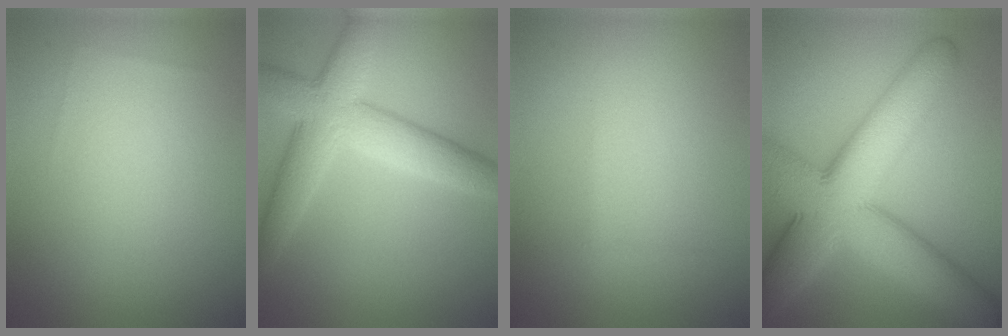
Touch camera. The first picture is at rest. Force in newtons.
{"total": 6.5, "press": 6.5, "slide": 0.1}
{"total": 0.5, "press": 0.5, "slide": 0.1}
{"total": 11.8, "press": 11.8, "slide": 0.3}